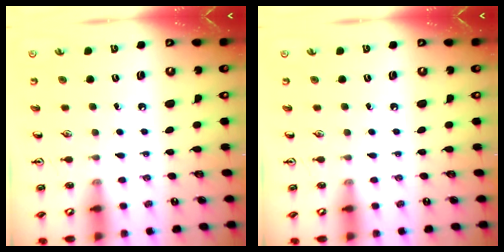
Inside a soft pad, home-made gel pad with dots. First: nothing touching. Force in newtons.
{"total": 0.0}